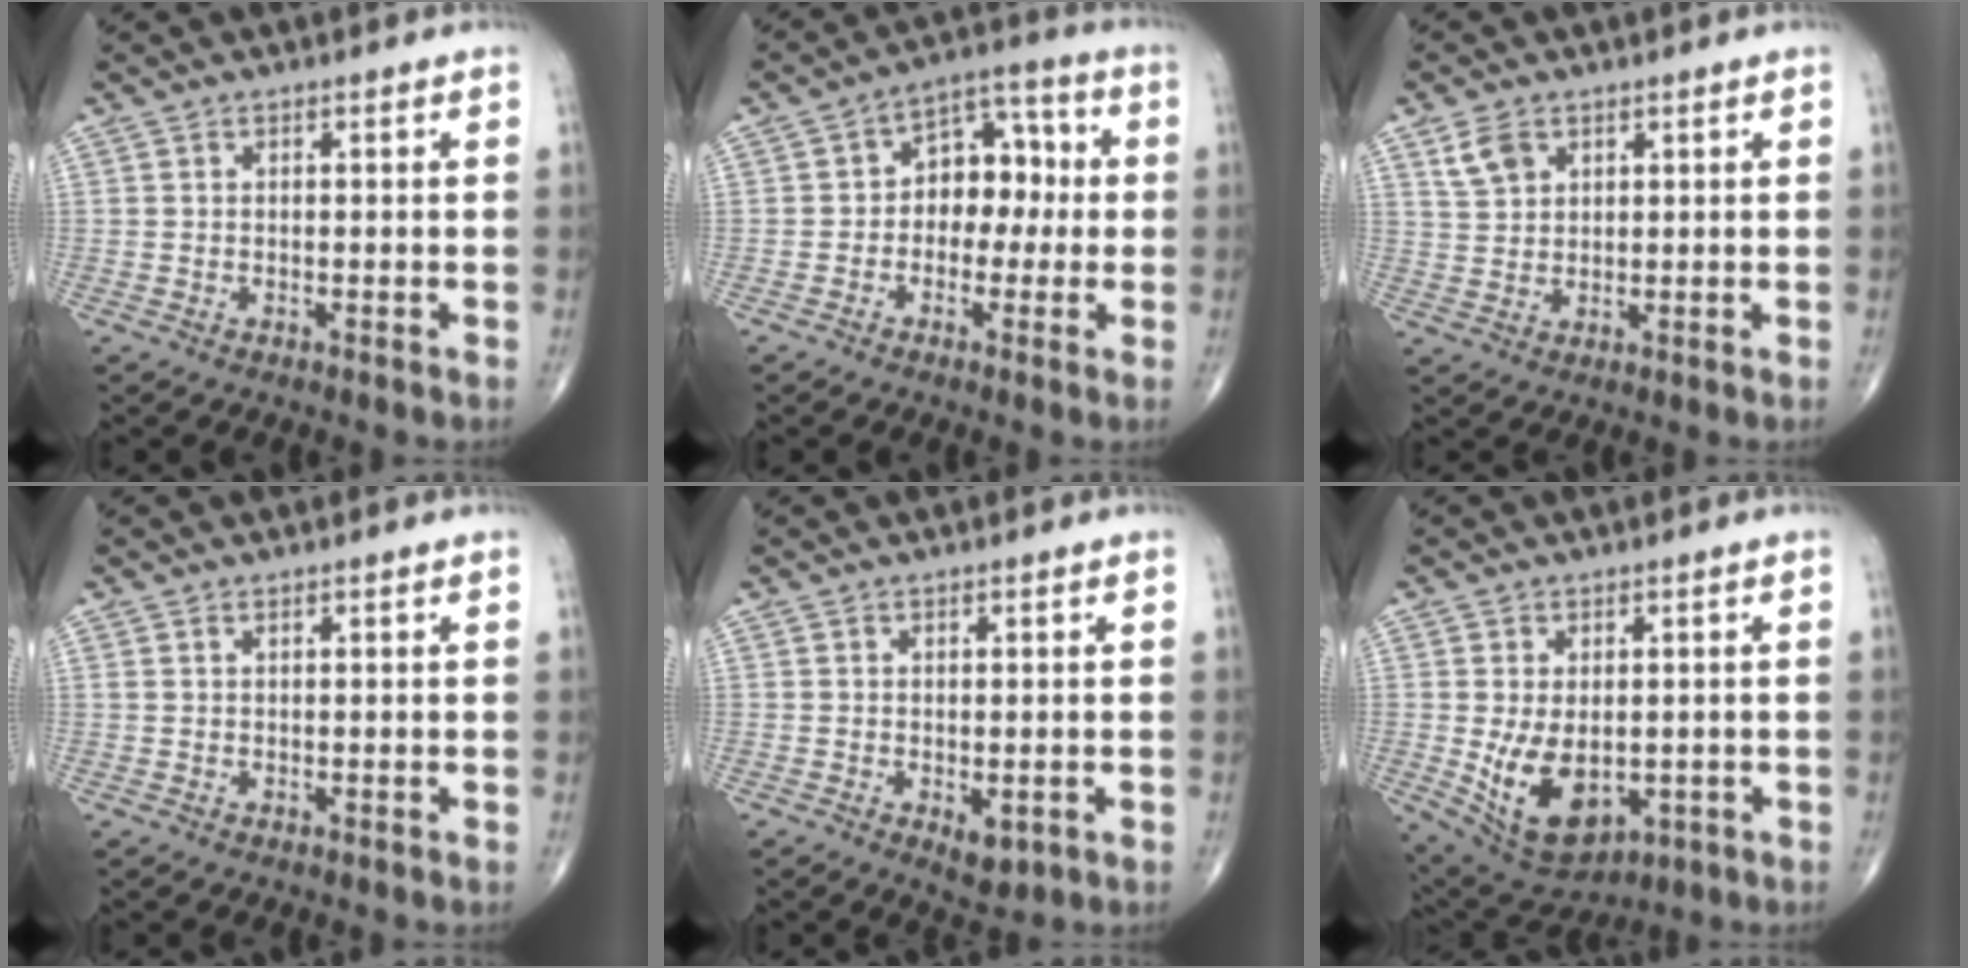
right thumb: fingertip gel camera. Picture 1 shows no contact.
{"total": 9.6, "force": [-0.3, 6.9, 6.7], "torque": [-0.055, 0.038, -0.018]}
{"total": 4.6, "force": [2.5, 3.0, 2.3], "torque": [-0.036, -0.007, 0.054]}
{"total": 0.5, "force": [0.4, 0.2, 0.4], "torque": [-0.011, 0.007, 0.009]}
{"total": 2.7, "force": [-0.6, 1.5, 2.2], "torque": [-0.021, -0.005, 0.000]}
{"total": 11.4, "force": [-1.7, 7.1, 8.8], "torque": [-0.135, -0.011, -0.004]}